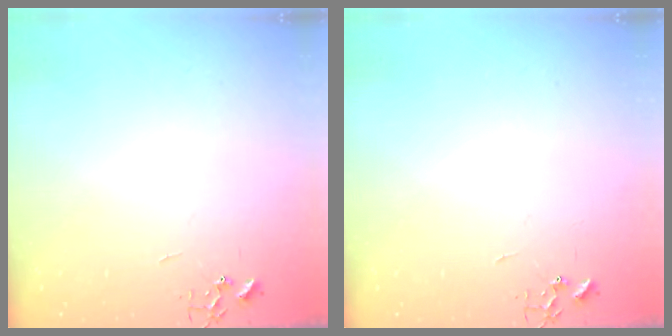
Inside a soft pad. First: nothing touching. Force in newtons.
{"total": 0.0}